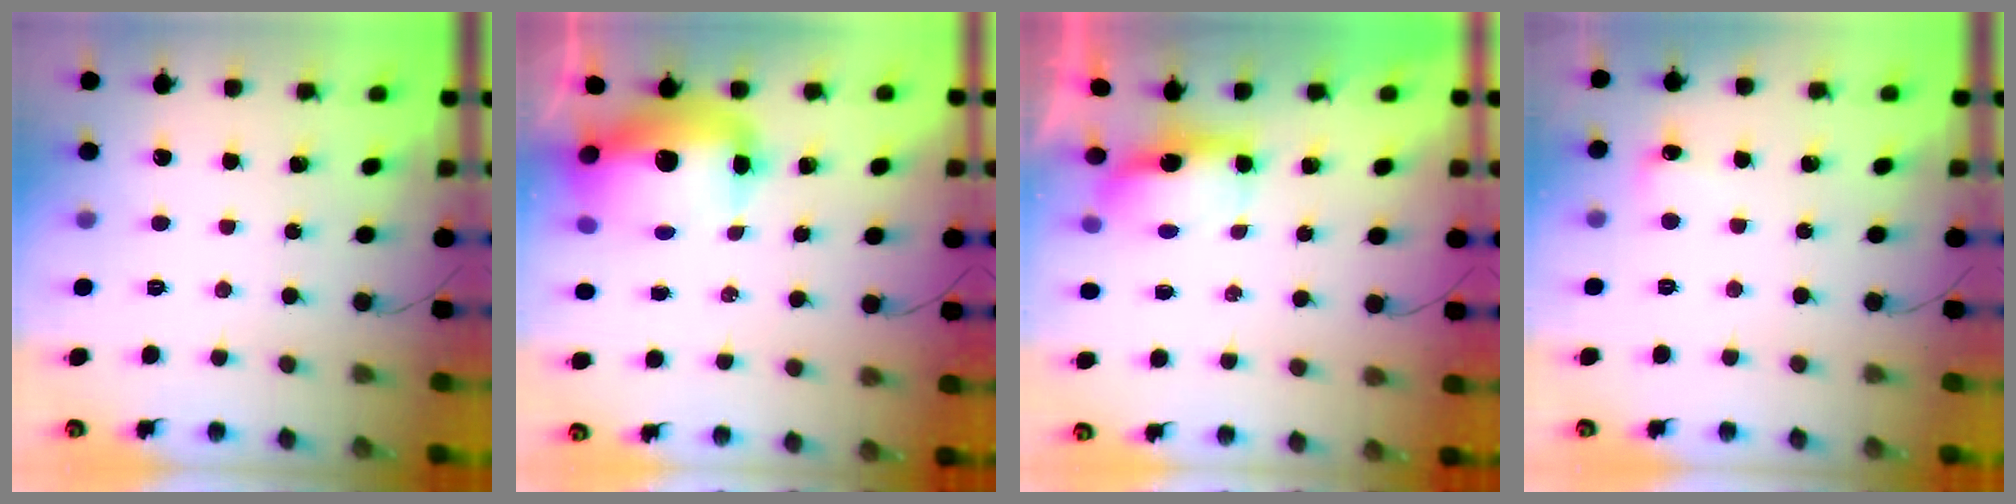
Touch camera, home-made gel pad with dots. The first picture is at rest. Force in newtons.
{"total": 15.9, "press": 15.4, "slide": 3.8}
{"total": 5.4, "press": 5.4, "slide": 0.1}
{"total": 4.8, "press": 4.6, "slide": 1.4}